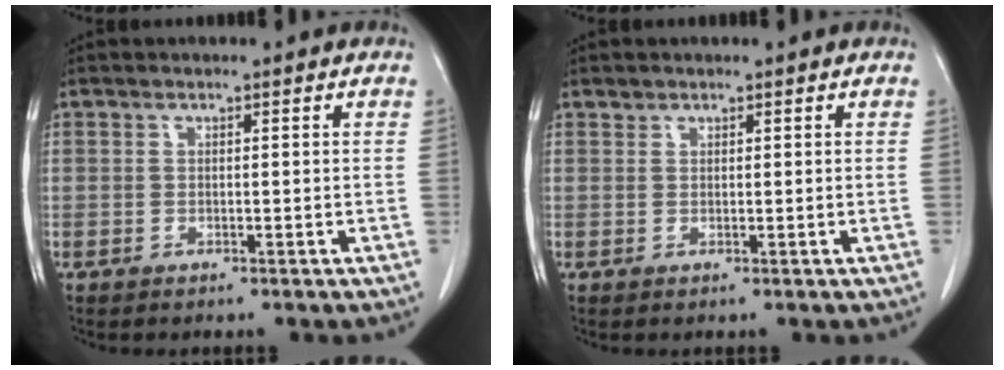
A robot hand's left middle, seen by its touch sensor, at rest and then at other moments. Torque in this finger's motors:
{"motor_torque": [0.02, -0.03, 0.01, 0.01]}